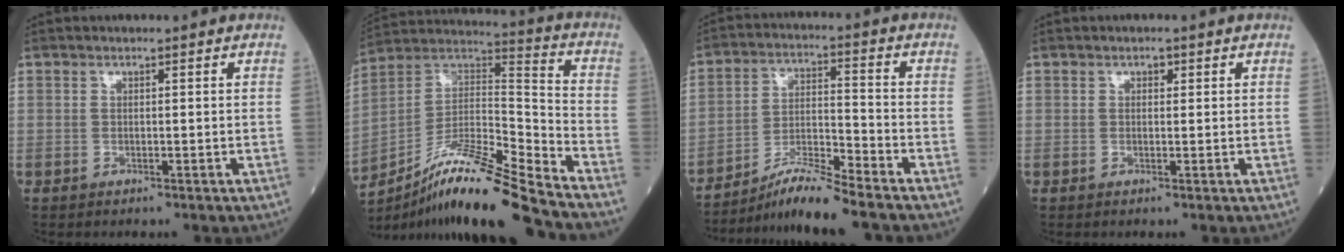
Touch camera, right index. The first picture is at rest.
{"total": 19.1, "force": [-14.9, 0.1, 11.9], "torque": [-0.236, 0.004, -0.271]}
{"total": 8.5, "force": [-7.5, -1.1, 3.8], "torque": [-0.075, -0.014, -0.138]}
{"total": 0.8, "force": [0.4, 0.5, 0.5], "torque": [-0.005, 0.000, 0.004]}